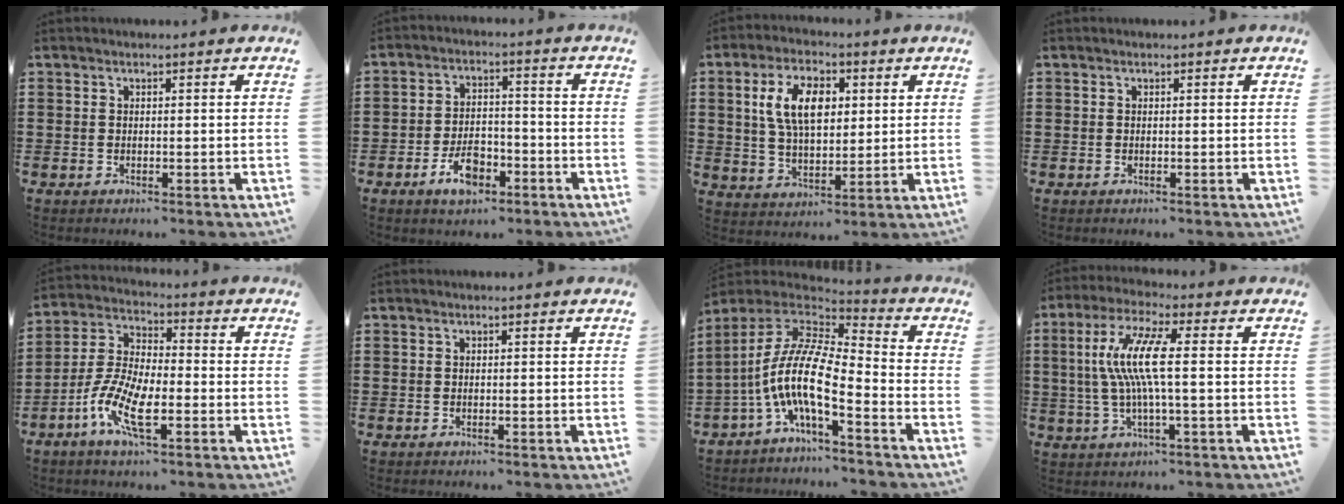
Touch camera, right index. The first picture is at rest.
{"total": 6.0, "force": [-3.5, 3.0, 3.9], "torque": [-0.082, 0.009, -0.068]}
{"total": 8.8, "force": [2.4, 4.9, 6.9], "torque": [-0.140, 0.014, 0.039]}
{"total": 0.0}
{"total": 8.9, "force": [-3.8, 2.8, 7.6], "torque": [-0.193, -0.016, -0.079]}
{"total": 0.0}
{"total": 11.8, "force": [-3.8, 3.5, 10.6], "torque": [-0.246, -0.025, -0.089]}
{"total": 8.9, "force": [0.0, 0.8, 8.9], "torque": [-0.199, -0.012, -0.015]}